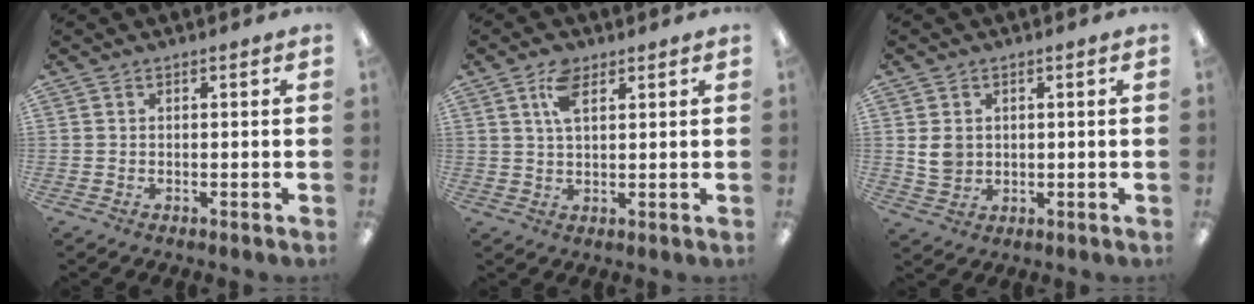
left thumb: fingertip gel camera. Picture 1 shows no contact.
{"total": 6.4, "force": [3.4, 3.1, 4.4], "torque": [-0.089, 0.003, 0.059]}
{"total": 4.3, "force": [0.9, 3.7, 2.1], "torque": [-0.027, 0.001, 0.016]}